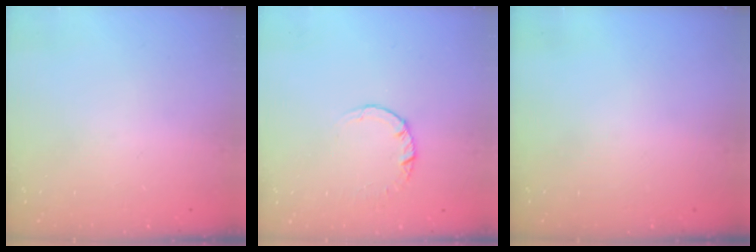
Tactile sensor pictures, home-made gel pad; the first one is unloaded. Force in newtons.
{"total": 2.5, "press": 2.5, "slide": 0.2}
{"total": 0.0}